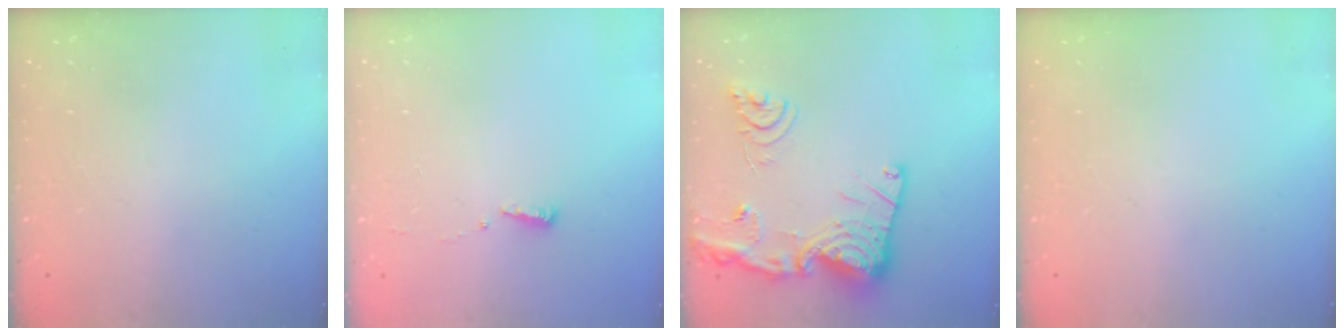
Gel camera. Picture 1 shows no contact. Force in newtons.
{"total": 3.6, "press": 3.5, "slide": 0.8}
{"total": 21.7, "press": 21.5, "slide": 2.2}
{"total": 0.0}